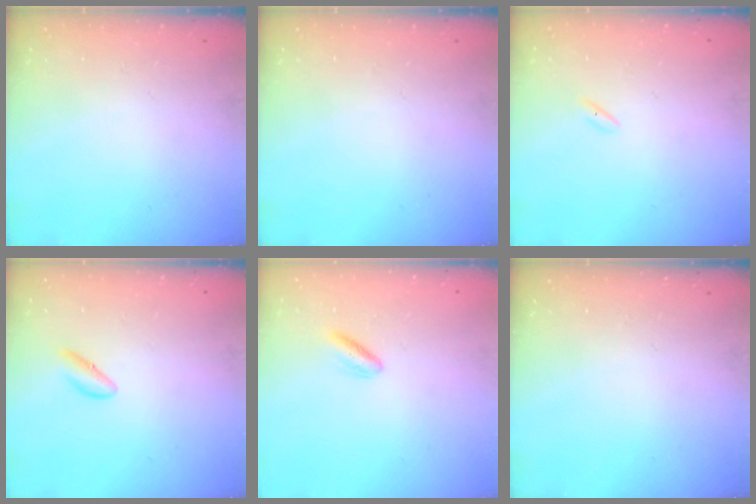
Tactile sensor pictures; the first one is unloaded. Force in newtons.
{"total": 0.0}
{"total": 1.6, "press": 1.5, "slide": 0.6}
{"total": 2.8, "press": 2.7, "slide": 0.8}
{"total": 2.8, "press": 2.5, "slide": 1.3}
{"total": 0.0}